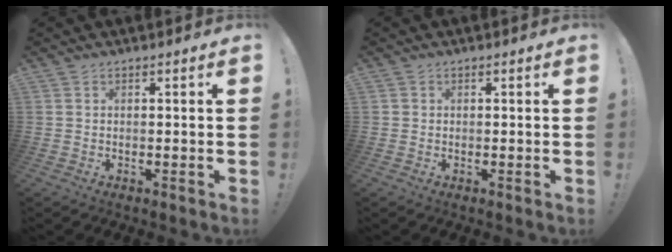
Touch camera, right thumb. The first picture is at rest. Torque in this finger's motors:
{"motor_torque": [-0.29, -0.24, 0.02, -0.08, 0.06]}